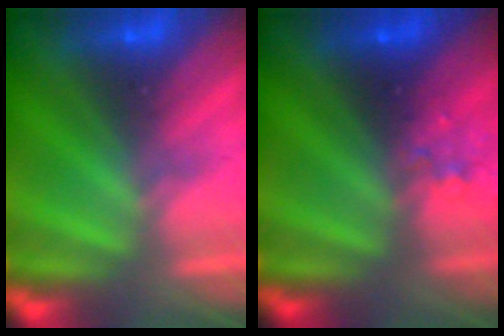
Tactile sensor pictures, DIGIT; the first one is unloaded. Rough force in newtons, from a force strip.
{"total": 2.3}